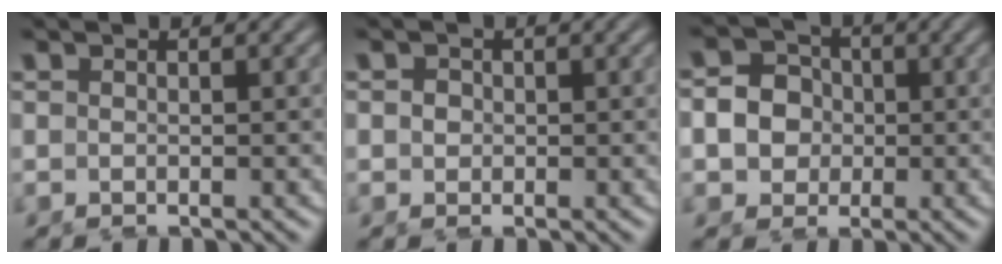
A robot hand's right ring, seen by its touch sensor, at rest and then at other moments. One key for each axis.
{"total": 0.9, "fx": 0.0, "fy": 0.8, "fz": 0.3, "tx": -0.016, "ty": -0.014, "tz": 0.008}
{"total": 7.4, "fx": -0.4, "fy": 7.0, "fz": 2.4, "tx": -0.076, "ty": -0.028, "tz": -0.001}